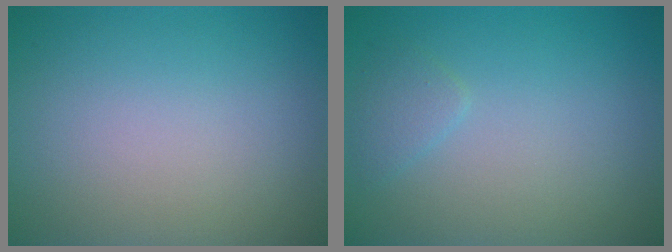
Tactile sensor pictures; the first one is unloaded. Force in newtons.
{"total": 1.2, "press": 1.2, "slide": 0.1}